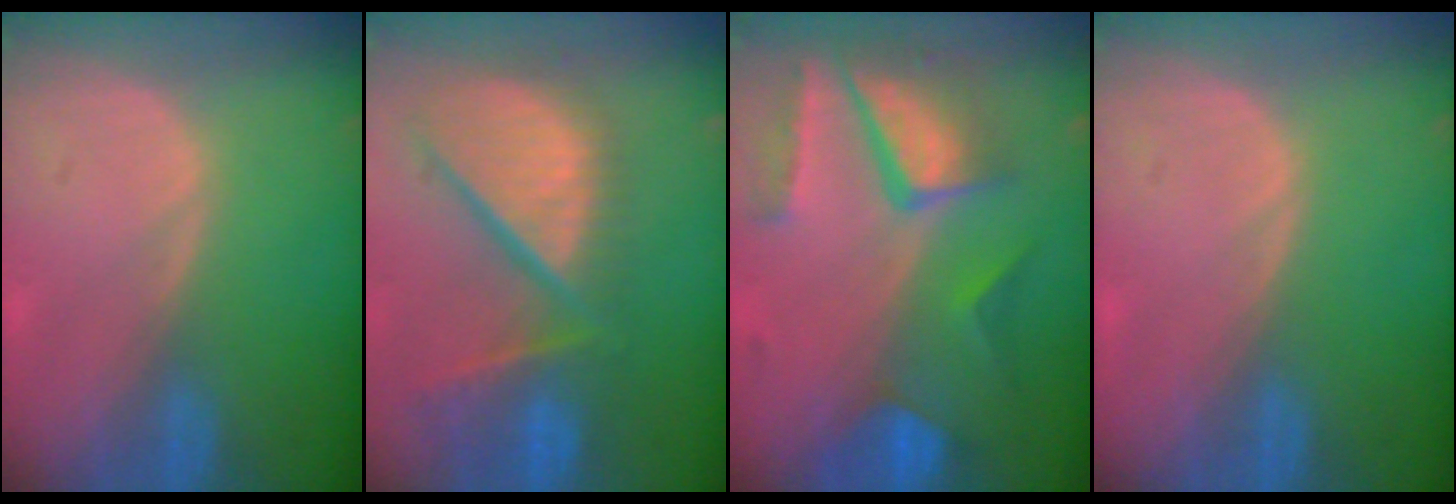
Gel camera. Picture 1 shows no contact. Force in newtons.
{"total": 13.2, "press": 11.0, "slide": 7.3}
{"total": 10.4, "press": 8.8, "slide": 5.5}
{"total": 0.0}